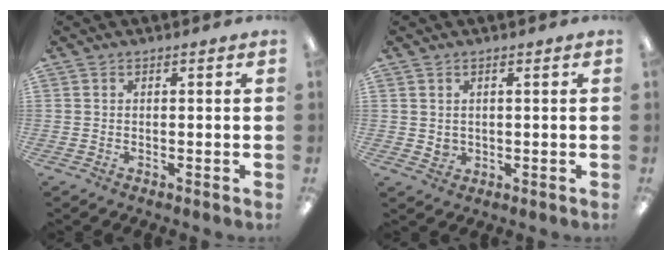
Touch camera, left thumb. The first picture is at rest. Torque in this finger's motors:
{"motor_torque": [-0.12, 0.11, 0.01, -0.03, -0.04]}